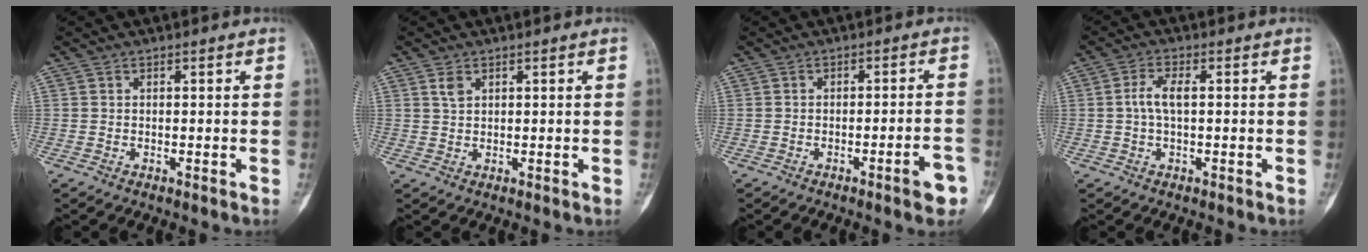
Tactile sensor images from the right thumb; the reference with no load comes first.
{"total": 1.9, "force": [1.0, 1.1, 1.1], "torque": [-0.019, 0.000, 0.024]}
{"total": 4.9, "force": [-2.7, 0.8, 4.0], "torque": [-0.048, 0.020, -0.035]}
{"total": 3.7, "force": [0.2, 1.4, 3.4], "torque": [-0.080, 0.009, 0.000]}